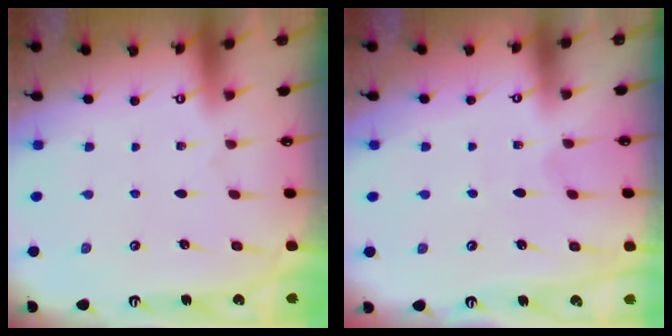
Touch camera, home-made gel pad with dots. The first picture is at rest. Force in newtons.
{"total": 2.7, "press": 2.7, "slide": 0.3}